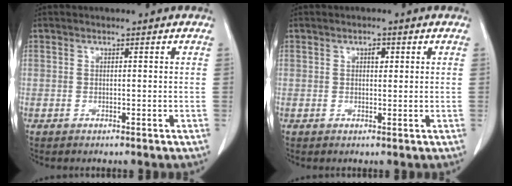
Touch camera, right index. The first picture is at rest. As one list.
[{"total": 1.5, "force": [0.5, 0.8, 1.1], "torque": [-0.017, 0.001, 0.007]}]